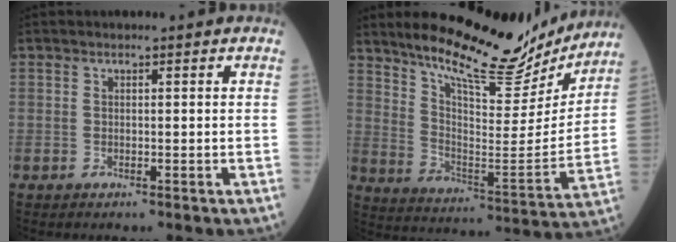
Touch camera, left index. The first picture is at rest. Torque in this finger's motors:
{"motor_torque": [0.94, -1.20, 0.64, 0.12]}